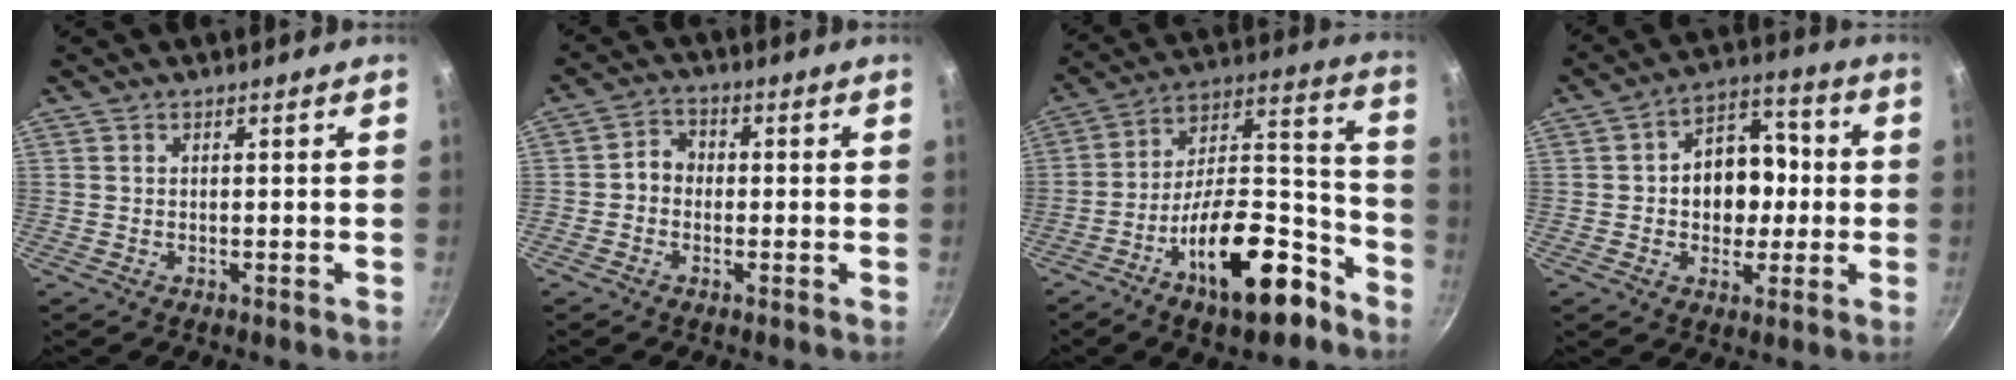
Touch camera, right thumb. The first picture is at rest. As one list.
[{"total": 3.9, "force": [-0.6, 3.4, 1.8], "torque": [-0.007, 0.014, -0.022]}, {"total": 21.8, "force": [-12.1, 9.1, 15.7], "torque": [-0.196, 0.102, -0.193]}, {"total": 12.7, "force": [-0.2, 9.6, 8.3], "torque": [-0.070, 0.024, -0.013]}]